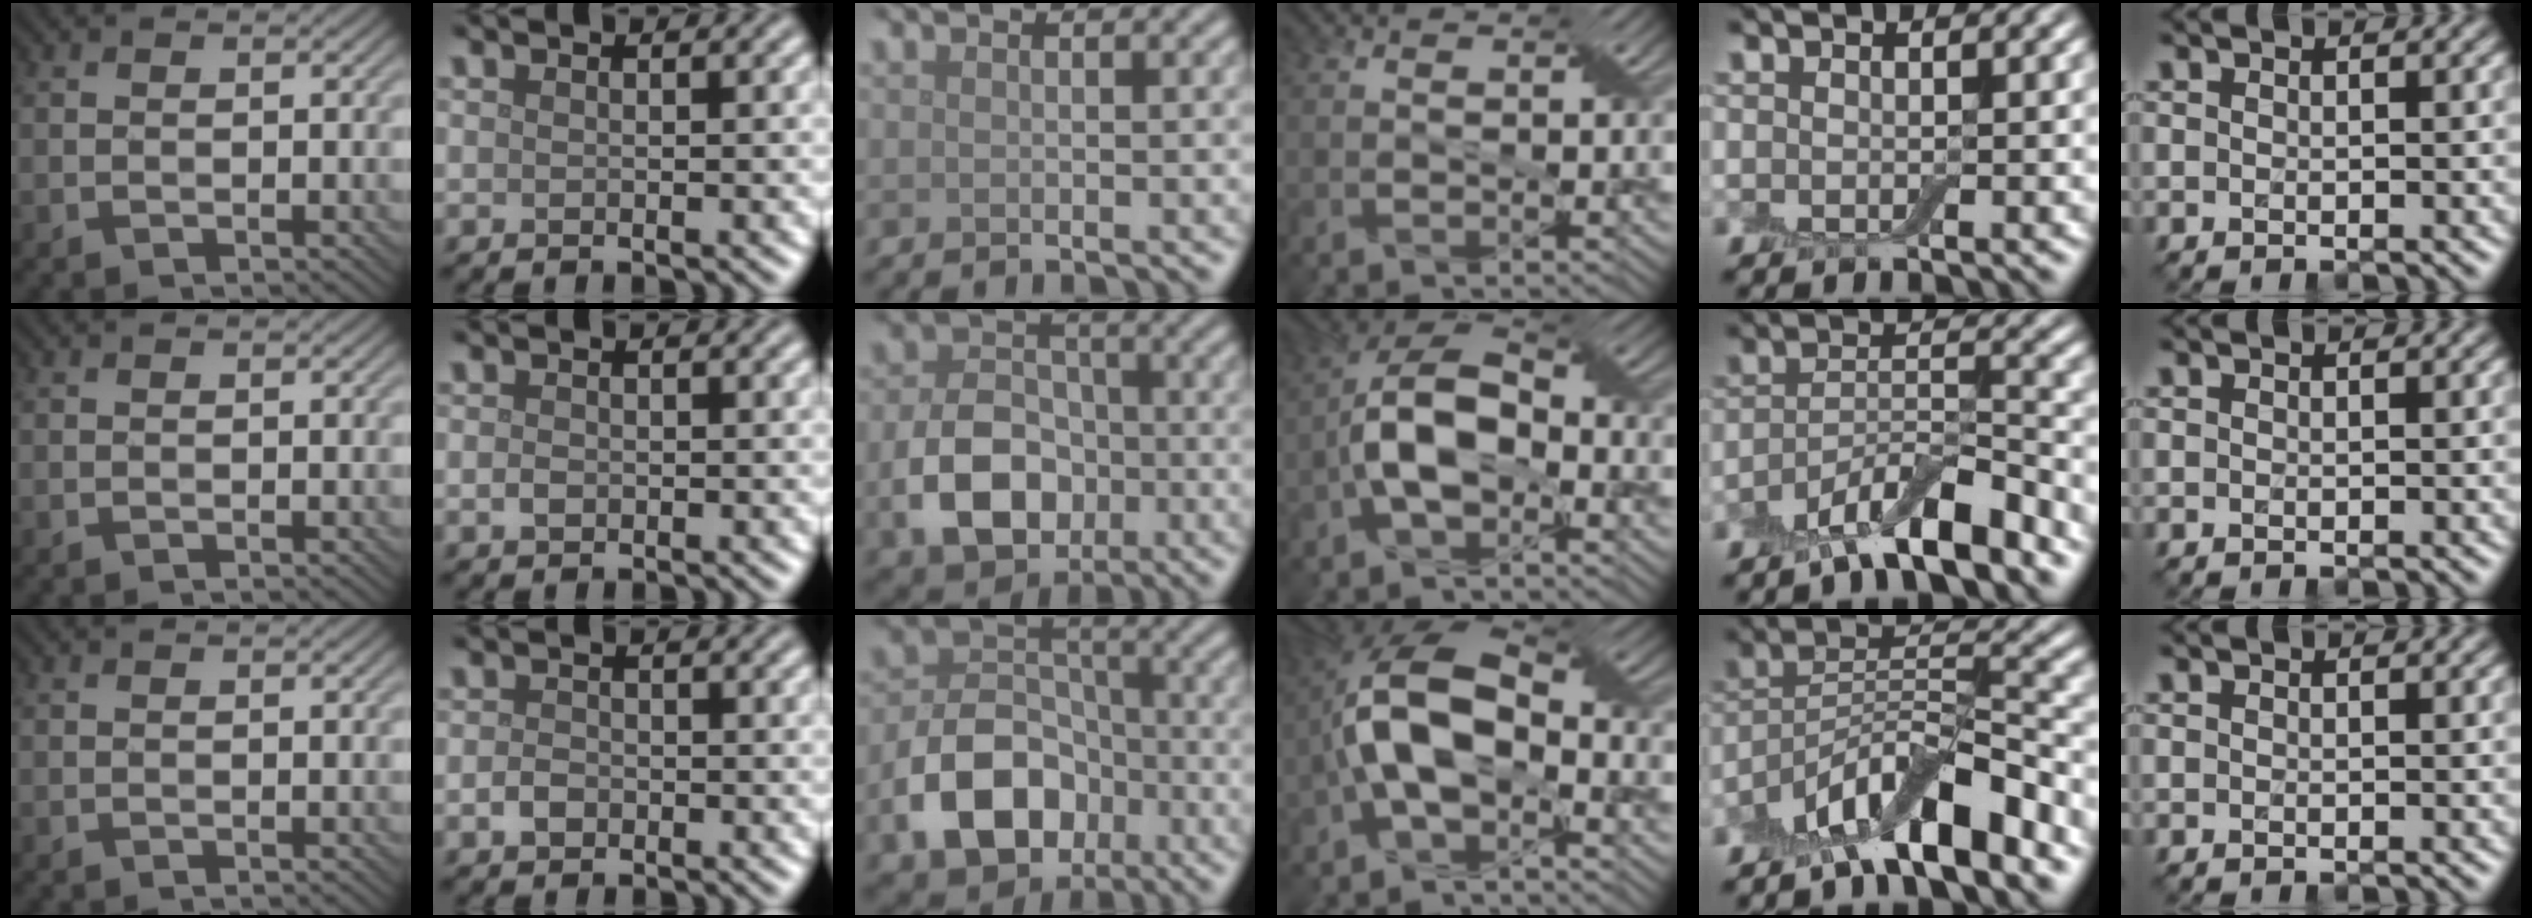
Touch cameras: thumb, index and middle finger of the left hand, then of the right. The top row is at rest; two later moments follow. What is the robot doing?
{"motion": "fold", "object": "apron"}